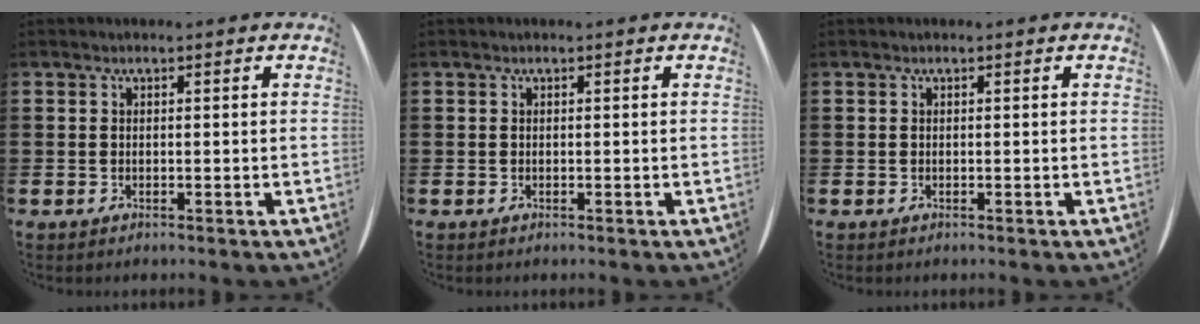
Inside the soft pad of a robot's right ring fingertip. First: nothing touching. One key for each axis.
{"total": 0.0}
{"total": 0.0}